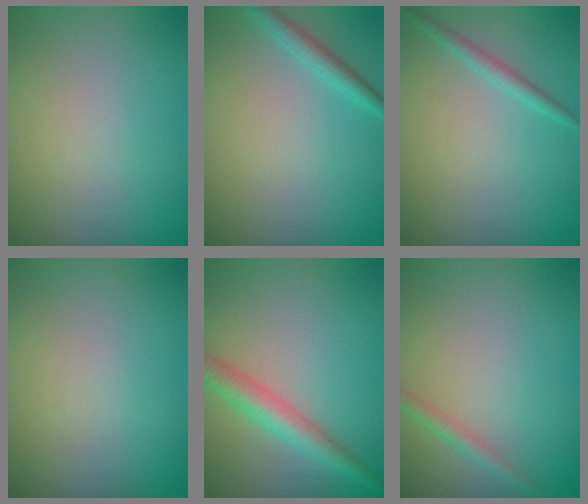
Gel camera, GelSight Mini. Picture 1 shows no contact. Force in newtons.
{"total": 1.9, "press": 1.9, "slide": 0.0}
{"total": 1.4, "press": 1.4, "slide": 0.1}
{"total": 0.0}
{"total": 3.8, "press": 3.8, "slide": 0.0}
{"total": 1.5, "press": 1.5, "slide": 0.0}